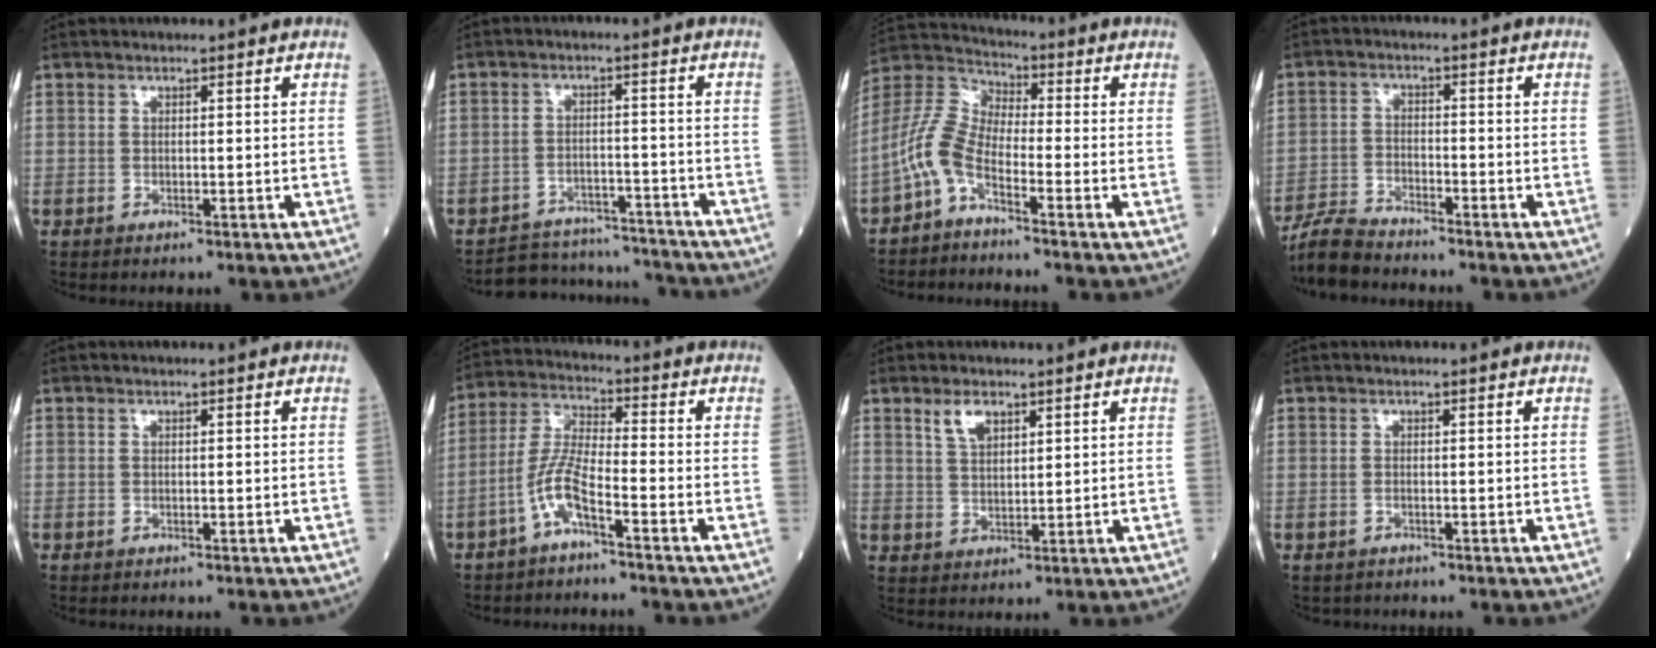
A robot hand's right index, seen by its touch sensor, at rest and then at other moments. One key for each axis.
{"total": 9.7, "fx": -9.3, "fy": 2.8, "fz": -0.4, "tx": 0.015, "ty": 0.027, "tz": -0.131}
{"total": 6.7, "fx": -3.9, "fy": 2.4, "fz": 4.9, "tx": -0.127, "ty": 0.012, "tz": -0.093}
{"total": 6.1, "fx": -5.8, "fy": 0.7, "fz": 1.6, "tx": -0.035, "ty": -0.019, "tz": -0.111}
{"total": 0.0}
{"total": 6.7, "fx": -3.6, "fy": 0.9, "fz": 5.5, "tx": -0.129, "ty": 0.008, "tz": -0.074}
{"total": 3.9, "fx": 2.5, "fy": 1.8, "fz": 2.5, "tx": -0.049, "ty": 0.002, "tz": 0.052}
{"total": 0.6, "fx": -0.4, "fy": 0.5, "fz": 0.2, "tx": -0.009, "ty": 0.000, "tz": -0.002}